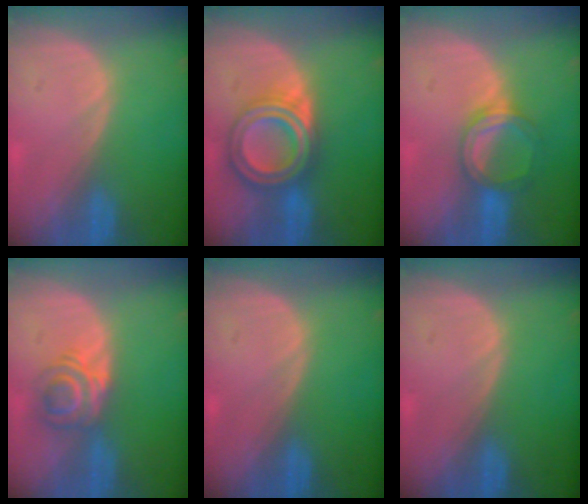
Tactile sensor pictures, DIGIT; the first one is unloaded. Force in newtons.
{"total": 8.0, "press": 8.0, "slide": 0.5}
{"total": 5.2, "press": 5.0, "slide": 1.6}
{"total": 5.9, "press": 4.8, "slide": 3.3}
{"total": 0.0}
{"total": 0.0}